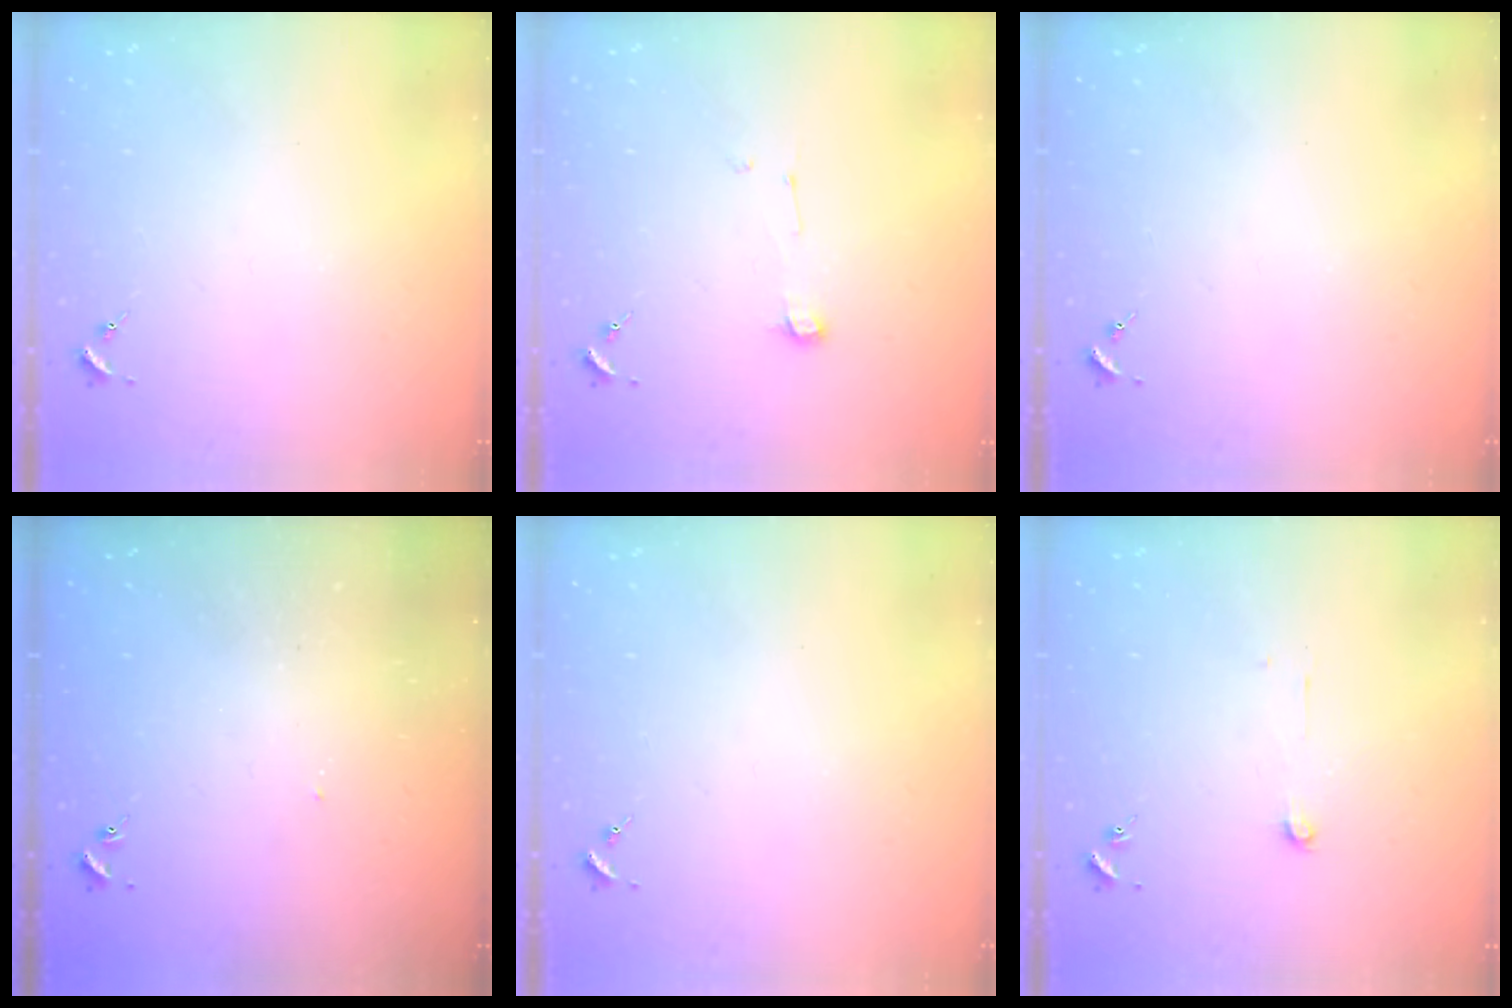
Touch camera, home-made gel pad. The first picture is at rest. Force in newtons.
{"total": 4.2, "press": 4.2, "slide": 0.5}
{"total": 0.0}
{"total": 2.7, "press": 2.7, "slide": 0.1}
{"total": 0.0}
{"total": 3.8, "press": 3.8, "slide": 0.3}